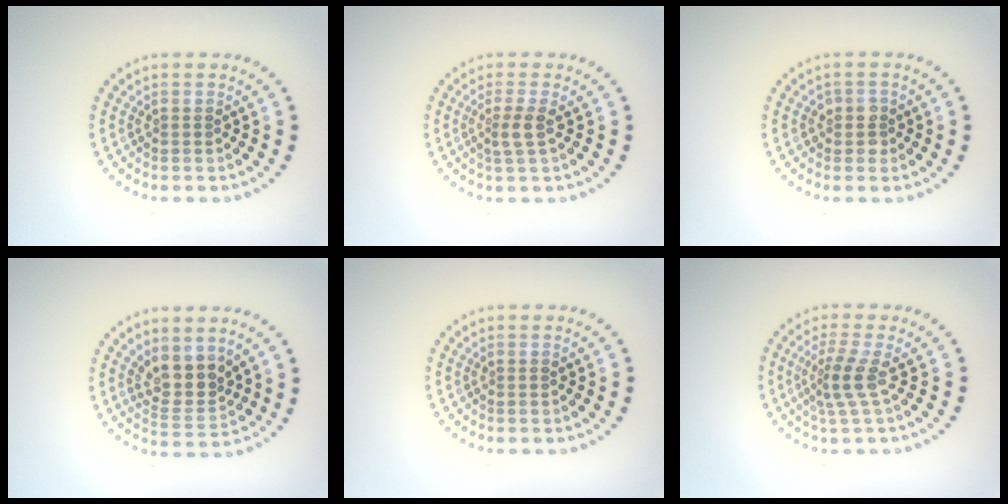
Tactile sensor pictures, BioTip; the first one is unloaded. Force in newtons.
{"total": 1.8, "press": 1.4, "slide": 1.0}
{"total": 1.6, "press": 1.5, "slide": 0.6}
{"total": 3.5, "press": 3.0, "slide": 1.8}
{"total": 0.0}
{"total": 2.6, "press": 1.8, "slide": 1.8}